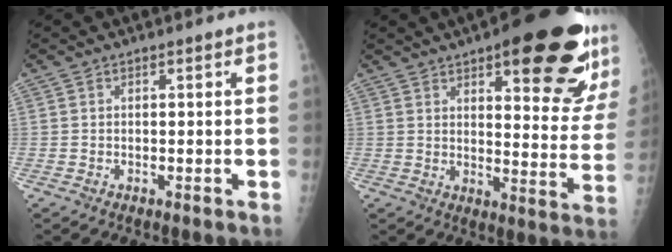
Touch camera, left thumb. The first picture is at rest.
{"total": 24.5, "force": [13.6, 7.4, 19.0], "torque": [-0.209, -0.050, 0.176]}